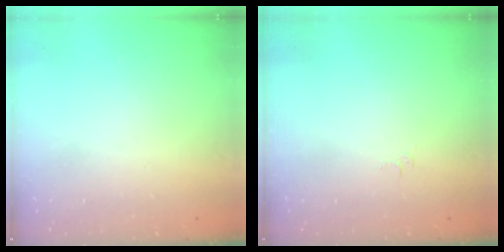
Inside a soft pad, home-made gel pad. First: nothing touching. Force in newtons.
{"total": 3.3, "press": 3.3, "slide": 0.5}